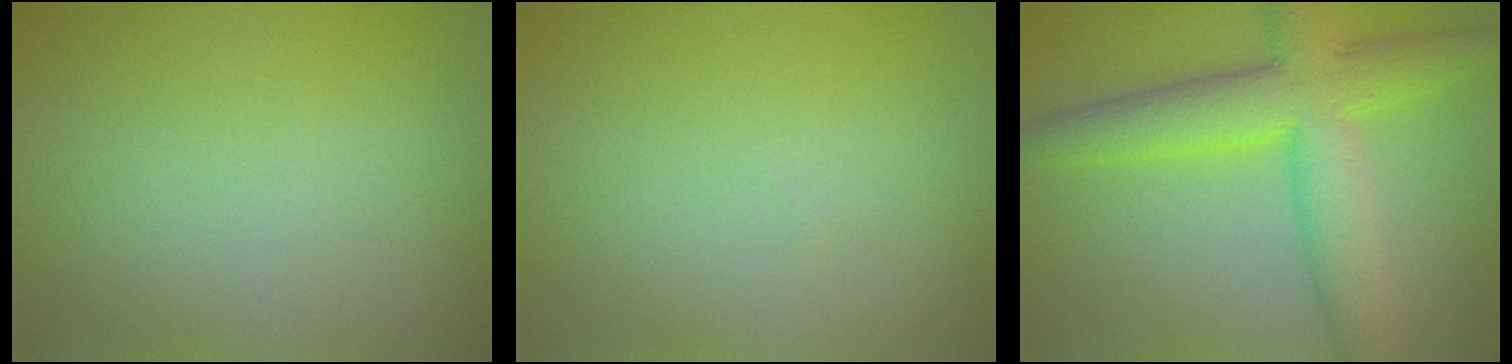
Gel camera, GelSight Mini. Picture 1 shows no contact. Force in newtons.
{"total": 0.0}
{"total": 7.7, "press": 7.7, "slide": 0.2}